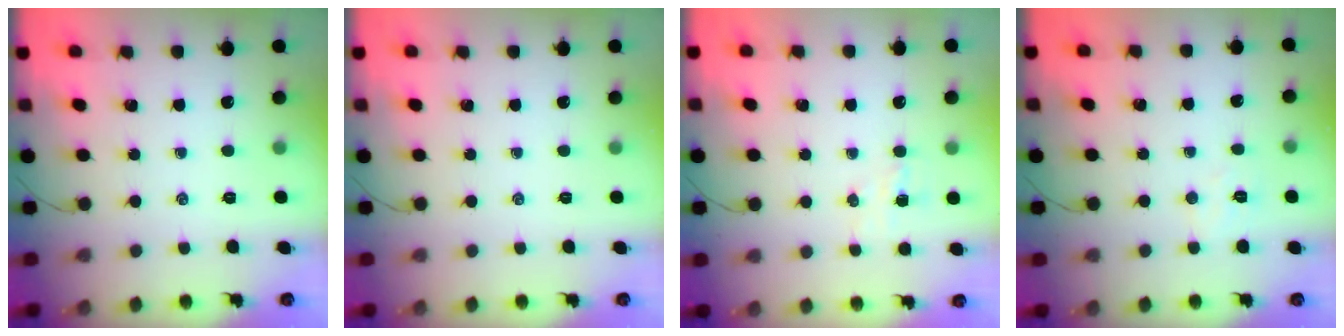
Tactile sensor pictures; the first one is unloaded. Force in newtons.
{"total": 0.0}
{"total": 4.0, "press": 3.8, "slide": 1.2}
{"total": 5.1, "press": 5.0, "slide": 1.0}